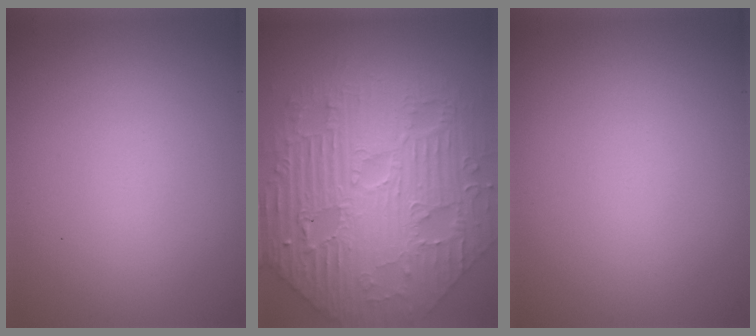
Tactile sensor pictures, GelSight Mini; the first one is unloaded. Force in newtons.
{"total": 11.7, "press": 7.8, "slide": 8.7}
{"total": 0.0}